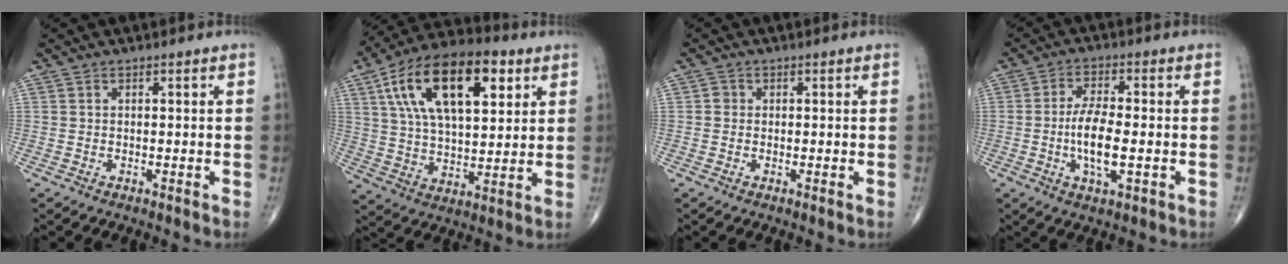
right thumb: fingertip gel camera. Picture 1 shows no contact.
{"total": 21.9, "force": [8.4, 10.6, 17.3], "torque": [-0.286, -0.005, 0.141]}
{"total": 1.0, "force": [0.0, 1.0, 0.3], "torque": [0.000, 0.003, -0.002]}
{"total": 8.4, "force": [-1.3, 2.9, 7.8], "torque": [-0.154, 0.002, -0.026]}